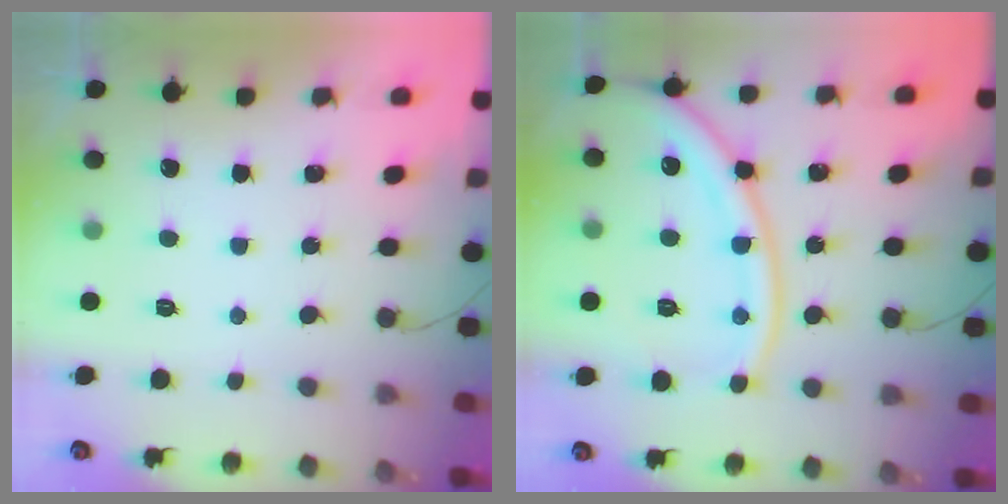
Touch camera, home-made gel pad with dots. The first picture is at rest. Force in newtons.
{"total": 16.5, "press": 16.4, "slide": 1.8}